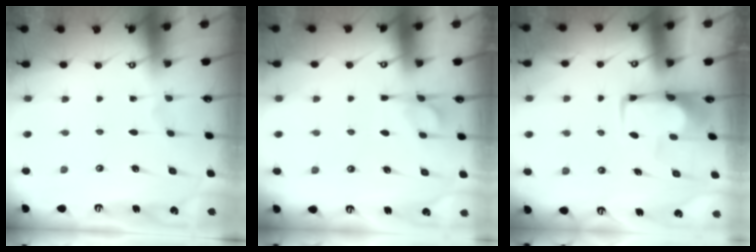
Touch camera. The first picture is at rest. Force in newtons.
{"total": 3.0, "press": 2.6, "slide": 1.5}
{"total": 1.7, "press": 1.6, "slide": 0.4}